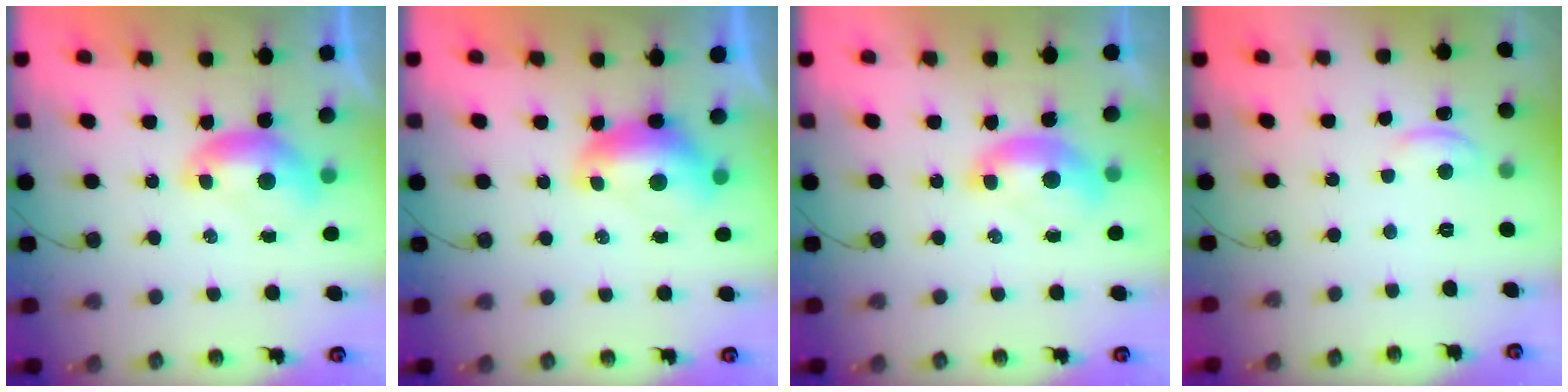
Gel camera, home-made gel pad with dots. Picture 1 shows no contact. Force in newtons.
{"total": 1.3, "press": 1.2, "slide": 0.6}
{"total": 1.7, "press": 1.5, "slide": 0.6}
{"total": 0.8, "press": 0.6, "slide": 0.5}